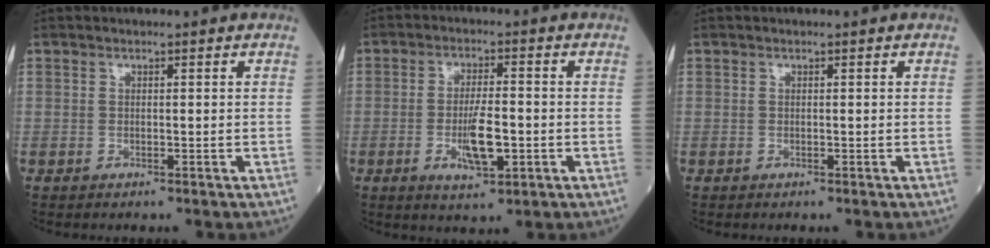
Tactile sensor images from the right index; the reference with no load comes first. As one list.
[{"total": 6.6, "force": [-1.7, 1.6, 6.2], "torque": [-0.118, -0.007, -0.027]}, {"total": 0.0}]